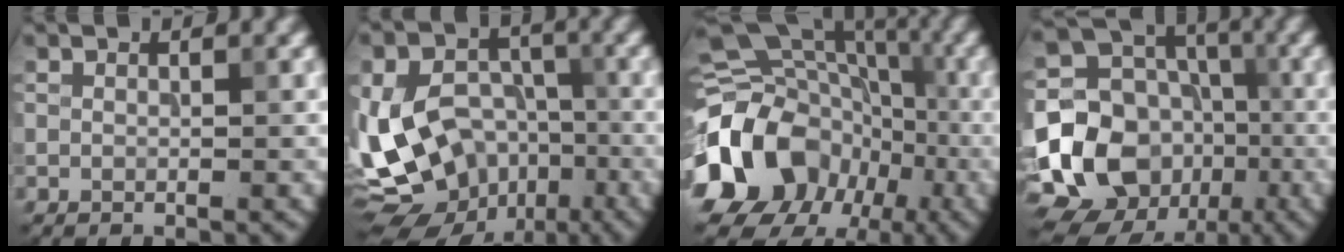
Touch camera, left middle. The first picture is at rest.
{"total": 17.5, "force": [-4.8, 14.1, 9.2], "torque": [-0.199, -0.008, -0.071]}
{"total": 19.9, "force": [-7.3, 16.5, 8.5], "torque": [-0.180, -0.024, -0.139]}
{"total": 16.8, "force": [-5.5, 14.4, 6.7], "torque": [-0.156, -0.017, -0.107]}